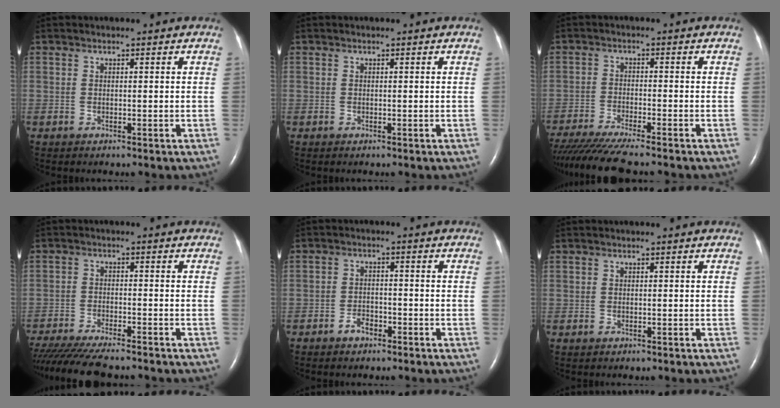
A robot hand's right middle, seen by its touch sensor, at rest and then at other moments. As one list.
[{"total": 0.0}, {"total": 11.9, "force": [-10.4, -0.2, 5.9], "torque": [-0.091, -0.033, -0.168]}, {"total": 13.6, "force": [-11.8, 1.4, 6.5], "torque": [-0.105, -0.031, -0.184]}, {"total": 2.5, "force": [-1.8, 1.3, 1.2], "torque": [-0.023, 0.005, -0.030]}, {"total": 0.0}]